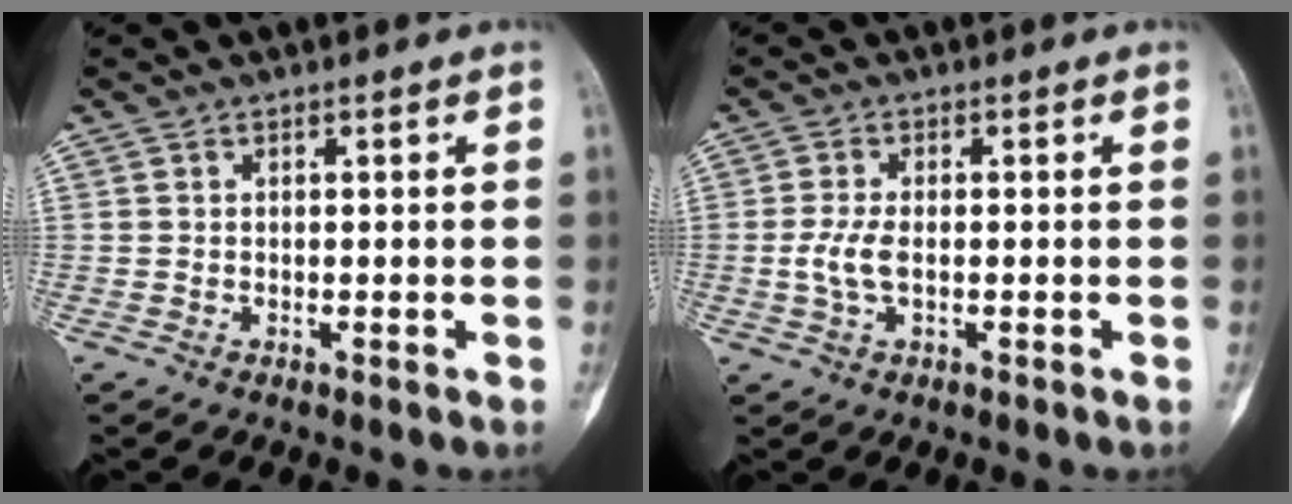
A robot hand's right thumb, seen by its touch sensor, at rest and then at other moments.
{"total": 3.9, "force": [-0.4, 1.8, 3.4], "torque": [-0.083, 0.001, -0.009]}